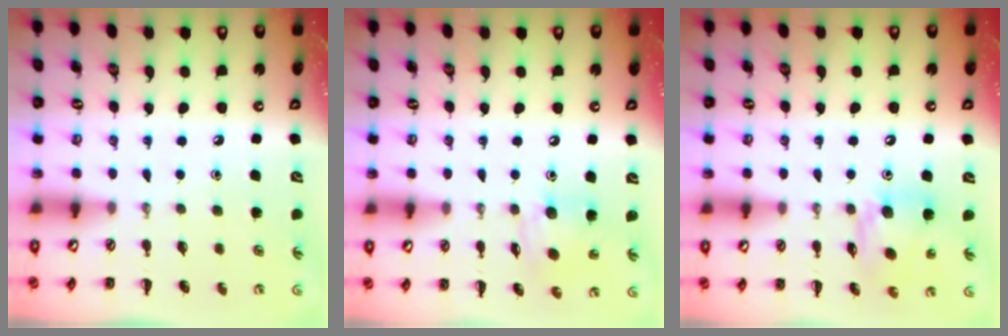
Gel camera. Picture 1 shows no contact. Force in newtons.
{"total": 8.4, "press": 8.3, "slide": 0.7}
{"total": 13.3, "press": 12.9, "slide": 3.3}